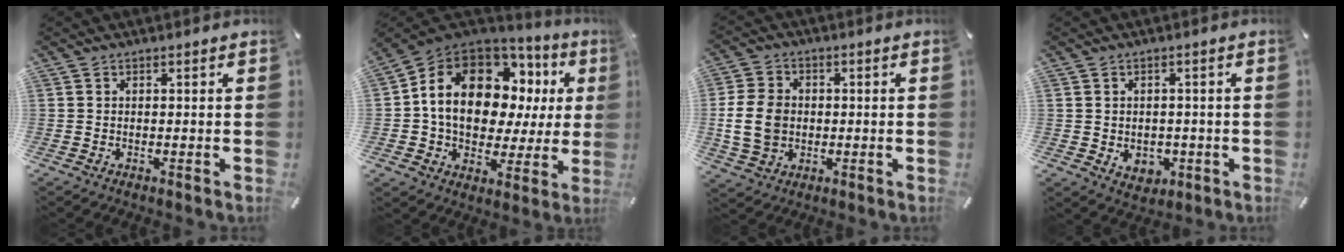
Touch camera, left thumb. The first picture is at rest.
{"total": 15.9, "force": [4.8, 11.3, 10.1], "torque": [-0.178, -0.027, 0.086]}
{"total": 10.0, "force": [-0.8, 8.2, 5.7], "torque": [-0.136, 0.011, -0.013]}
{"total": 4.2, "force": [-0.7, 3.7, 1.9], "torque": [-0.018, 0.001, -0.011]}